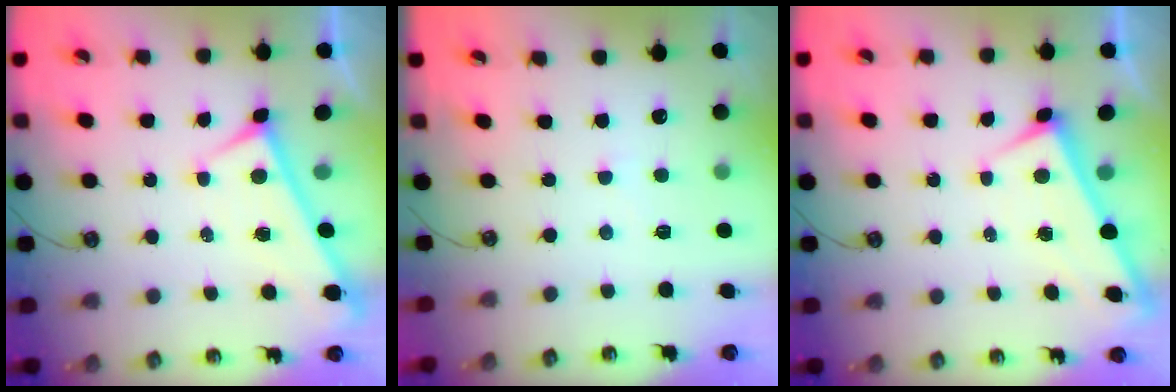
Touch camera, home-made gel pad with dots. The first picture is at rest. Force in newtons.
{"total": 4.5, "press": 4.5, "slide": 0.7}
{"total": 1.1, "press": 1.0, "slide": 0.3}